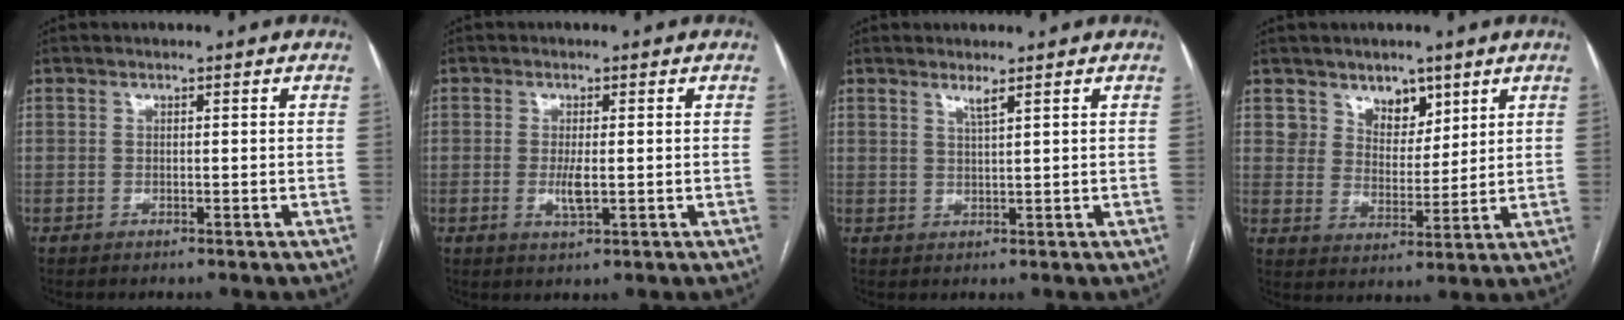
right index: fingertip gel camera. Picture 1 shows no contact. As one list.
[{"total": 2.8, "force": [-0.2, 0.6, 2.7], "torque": [-0.060, -0.005, 0.001]}, {"total": 1.7, "force": [1.3, -0.4, 1.0], "torque": [-0.025, -0.007, 0.029]}, {"total": 6.0, "force": [4.2, 3.9, 1.9], "torque": [-0.024, -0.002, 0.078]}]